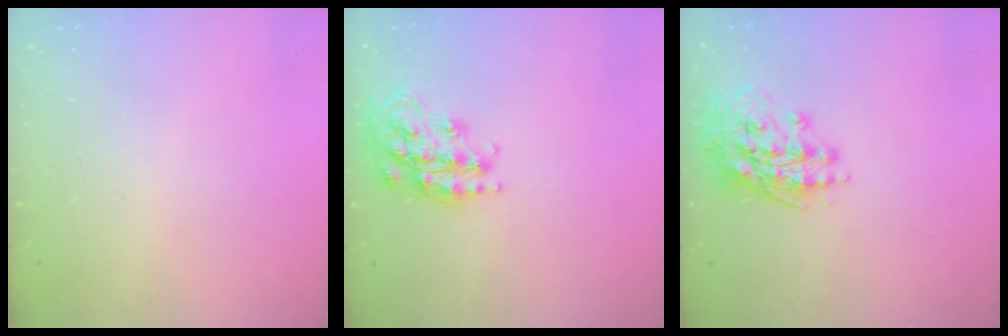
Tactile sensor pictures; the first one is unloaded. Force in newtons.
{"total": 18.0, "press": 17.9, "slide": 1.1}
{"total": 14.8, "press": 14.6, "slide": 2.5}